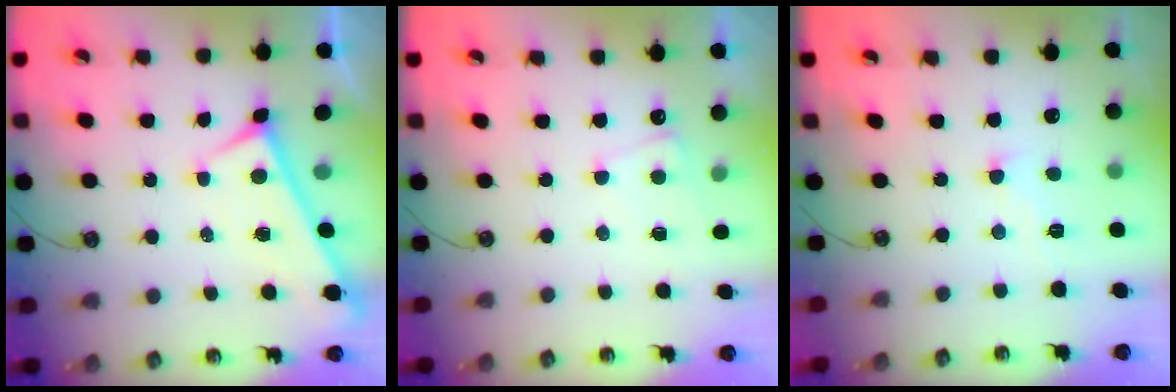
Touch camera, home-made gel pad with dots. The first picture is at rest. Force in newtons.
{"total": 1.0, "press": 0.7, "slide": 0.7}
{"total": 0.9, "press": 0.9, "slide": 0.2}